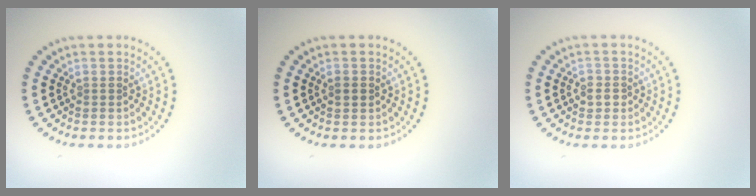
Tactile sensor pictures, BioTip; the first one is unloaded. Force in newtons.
{"total": 1.1, "press": 1.1, "slide": 0.1}
{"total": 1.3, "press": 1.2, "slide": 0.5}